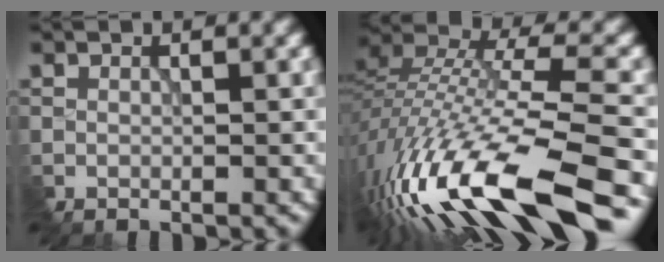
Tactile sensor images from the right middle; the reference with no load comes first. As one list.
[{"total": 16.3, "force": [-9.2, 4.5, 12.6], "torque": [-0.264, 0.004, -0.163]}]